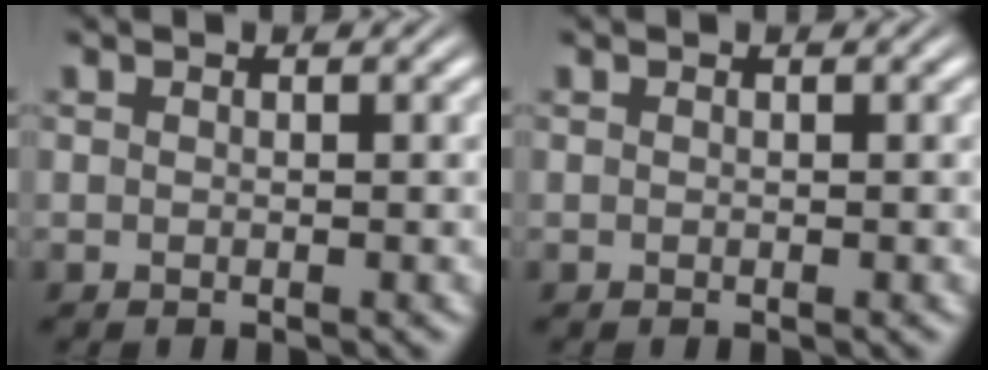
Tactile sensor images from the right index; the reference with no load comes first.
{"total": 0.0}